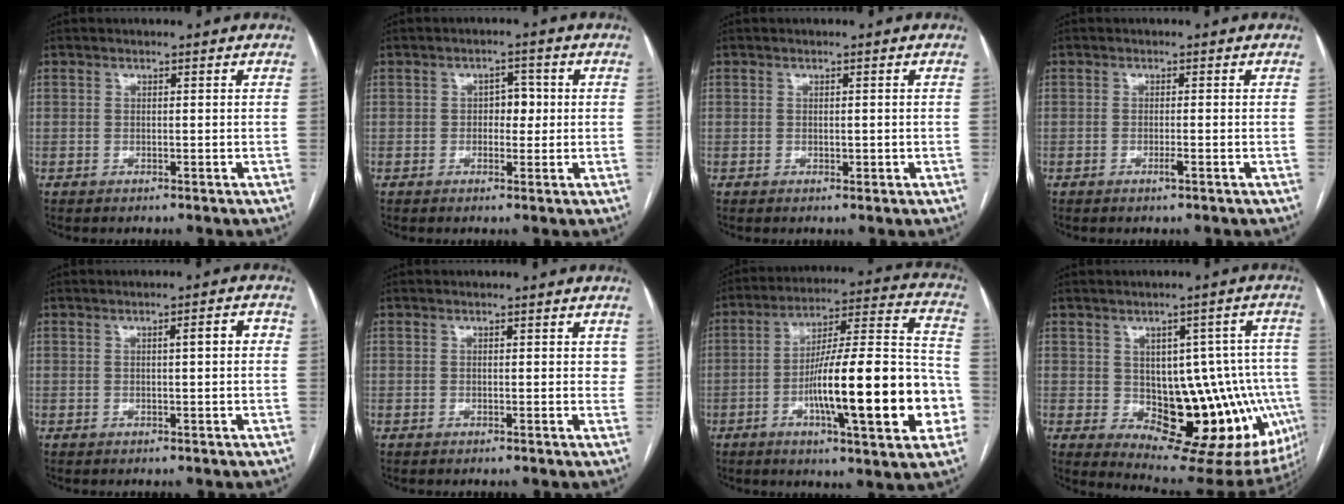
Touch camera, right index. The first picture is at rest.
{"total": 3.0, "force": [0.1, 1.8, 2.3], "torque": [-0.028, 0.011, 0.001]}
{"total": 1.0, "force": [0.0, 0.7, 0.6], "torque": [-0.005, 0.000, 0.003]}
{"total": 1.2, "force": [-0.6, -0.1, 1.0], "torque": [-0.020, -0.002, -0.010]}
{"total": 2.7, "force": [0.4, 0.2, 2.7], "torque": [-0.038, 0.009, 0.005]}
{"total": 1.0, "force": [0.5, 0.6, 0.6], "torque": [-0.001, 0.001, 0.002]}
{"total": 24.3, "force": [-6.4, 4.1, 23.1], "torque": [-0.296, 0.021, -0.088]}
{"total": 18.4, "force": [-2.8, 9.6, 15.5], "torque": [-0.135, 0.030, -0.009]}